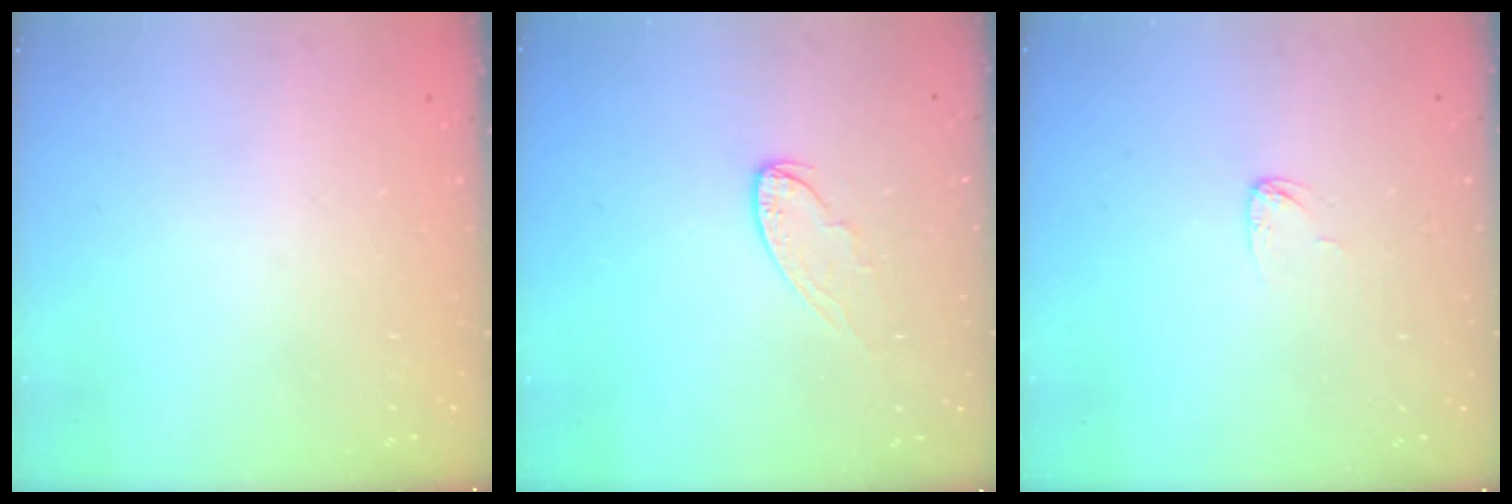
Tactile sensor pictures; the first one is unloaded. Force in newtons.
{"total": 5.9, "press": 5.9, "slide": 0.2}
{"total": 3.1, "press": 3.1, "slide": 0.2}